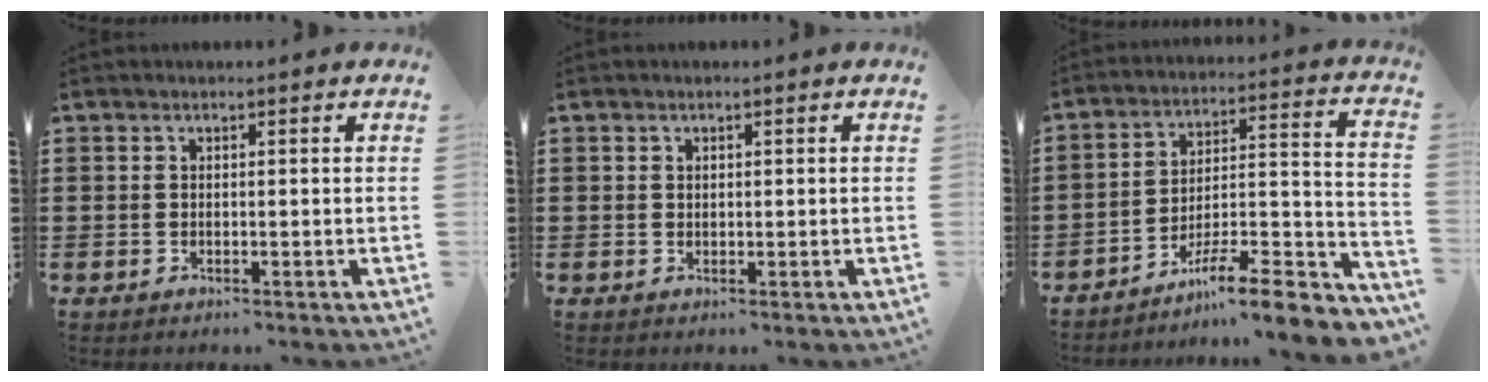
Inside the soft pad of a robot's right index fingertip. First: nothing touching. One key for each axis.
{"total": 0.5, "fx": 0.3, "fy": 0.4, "fz": 0.0, "tx": -0.002, "ty": 0.002, "tz": 0.007}
{"total": 9.1, "fx": -7.2, "fy": 1.0, "fz": 5.4, "tx": -0.075, "ty": 0.008, "tz": -0.141}